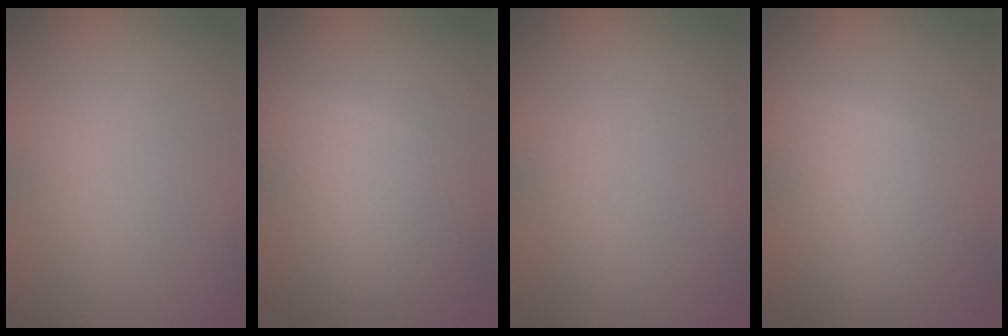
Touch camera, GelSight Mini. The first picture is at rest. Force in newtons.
{"total": 6.4, "press": 6.4, "slide": 0.2}
{"total": 0.0}
{"total": 6.4, "press": 6.4, "slide": 0.2}